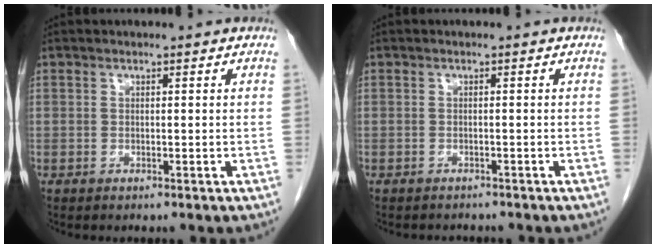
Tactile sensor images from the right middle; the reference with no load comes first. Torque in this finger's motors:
{"motor_torque": [0.02, -0.02, -0.04, -0.01]}